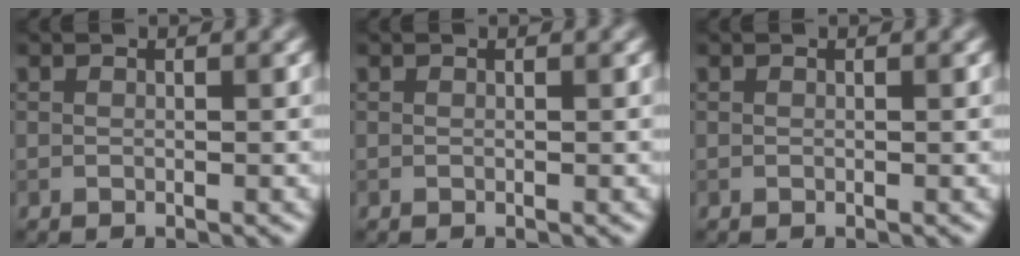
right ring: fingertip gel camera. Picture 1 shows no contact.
{"total": 0.0}
{"total": 0.0}